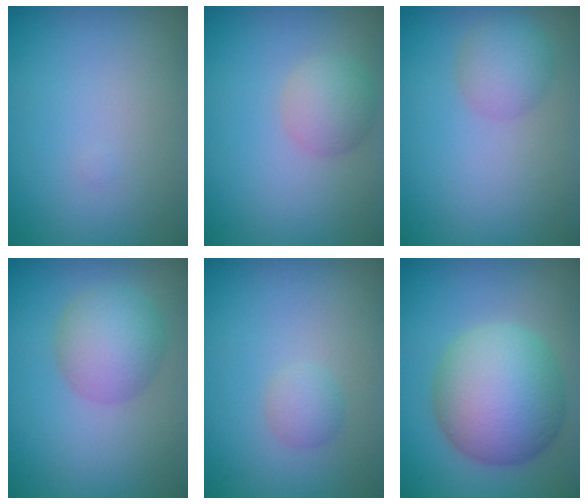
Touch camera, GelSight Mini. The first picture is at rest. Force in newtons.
{"total": 2.5, "press": 2.5, "slide": 0.1}
{"total": 2.5, "press": 2.5, "slide": 0.1}
{"total": 4.3, "press": 4.3, "slide": 0.1}
{"total": 1.4, "press": 1.4, "slide": 0.0}
{"total": 9.0, "press": 9.0, "slide": 0.4}